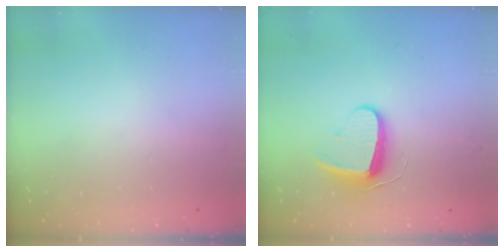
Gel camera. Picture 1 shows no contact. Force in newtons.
{"total": 8.7, "press": 8.6, "slide": 0.5}